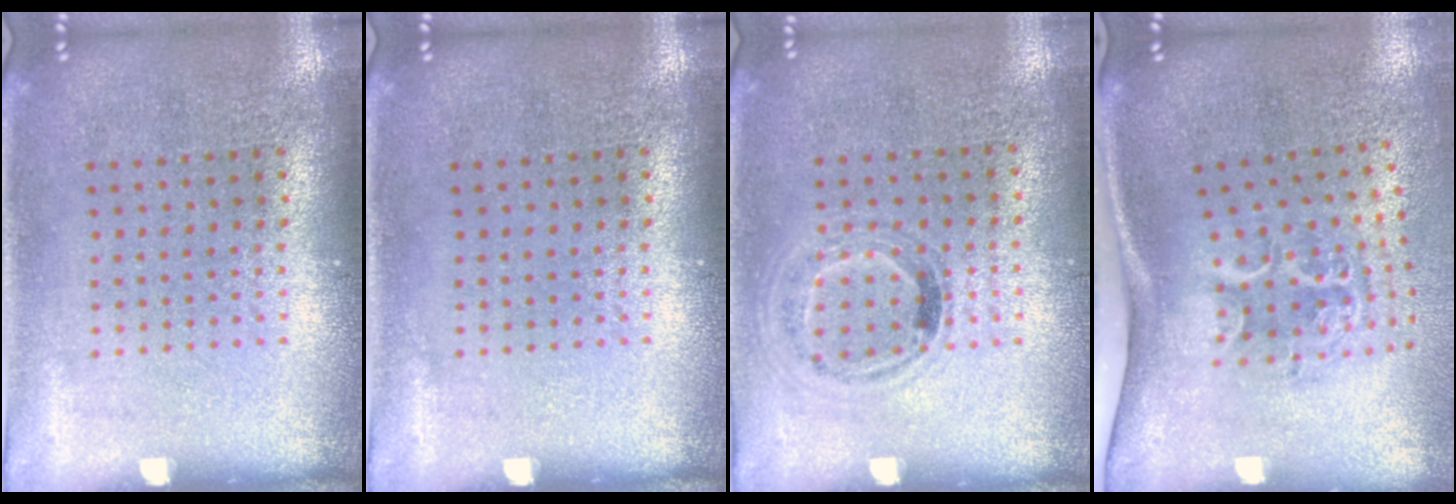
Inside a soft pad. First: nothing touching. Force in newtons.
{"total": 0.0}
{"total": 0.9, "press": 0.7, "slide": 0.5}
{"total": 2.2, "press": 1.3, "slide": 1.8}